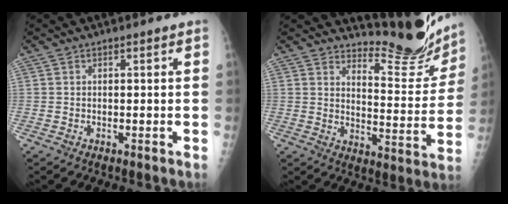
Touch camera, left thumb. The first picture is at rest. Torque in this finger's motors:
{"motor_torque": [-0.05, 0.06, -0.44, -0.41, 0.02]}